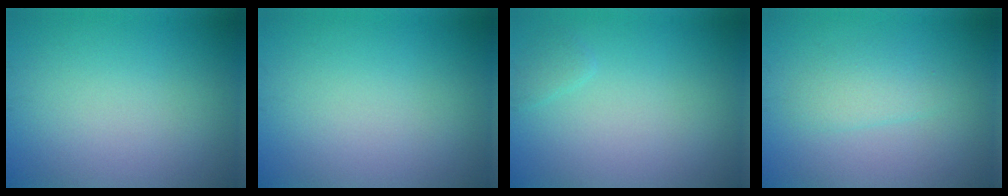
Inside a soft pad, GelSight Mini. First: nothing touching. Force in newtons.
{"total": 0.0}
{"total": 0.8, "press": 0.8, "slide": 0.1}
{"total": 2.0, "press": 1.9, "slide": 0.1}